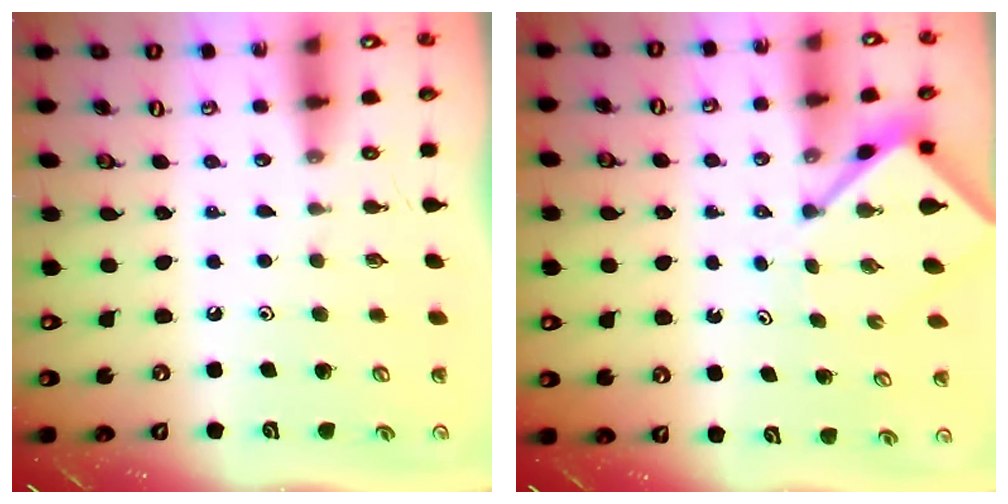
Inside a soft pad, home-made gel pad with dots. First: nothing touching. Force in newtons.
{"total": 4.6, "press": 4.6, "slide": 0.4}